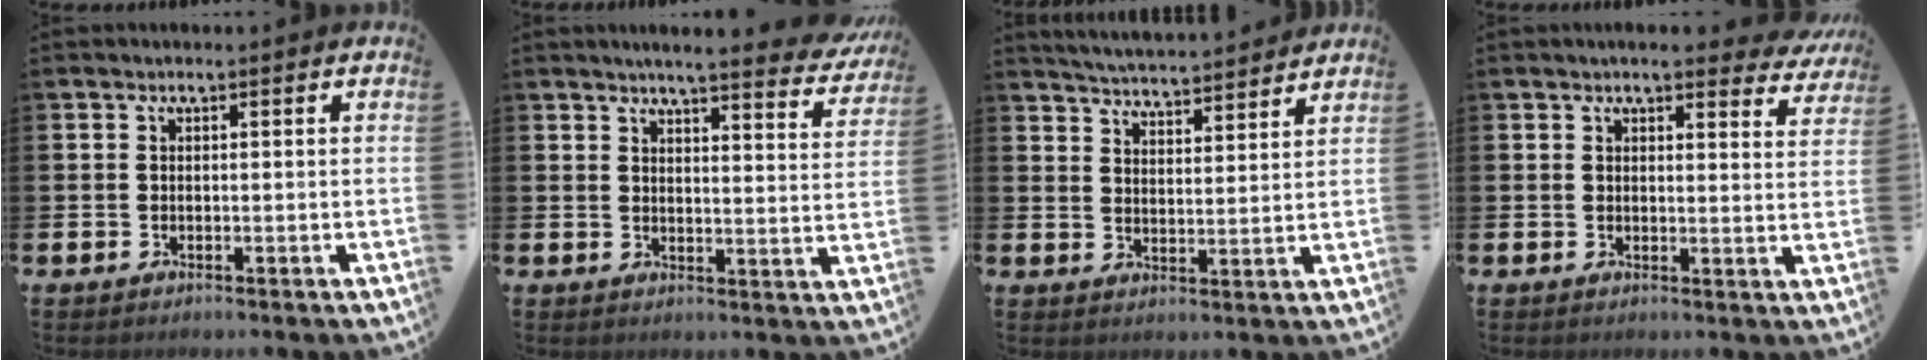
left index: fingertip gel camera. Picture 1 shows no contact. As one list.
[{"total": 5.0, "force": [4.6, 0.1, 1.8], "torque": [-0.041, -0.032, 0.075]}, {"total": 5.1, "force": [5.1, 0.0, 0.3], "torque": [-0.017, -0.038, 0.089]}, {"total": 4.0, "force": [3.8, 0.7, 1.0], "torque": [-0.019, -0.015, 0.067]}]